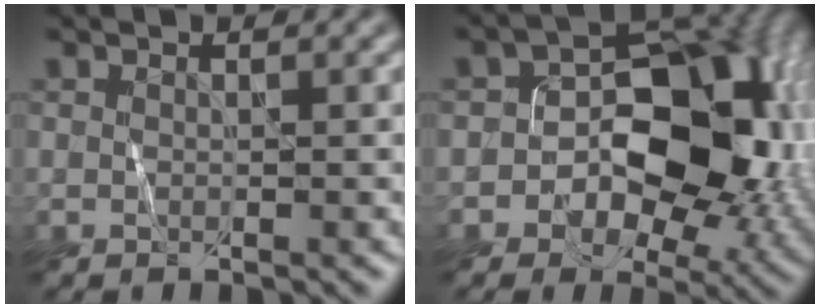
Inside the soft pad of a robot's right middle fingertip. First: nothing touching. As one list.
[{"total": 10.8, "force": [-1.1, 7.0, 8.2], "torque": [-0.087, 0.022, -0.022]}]